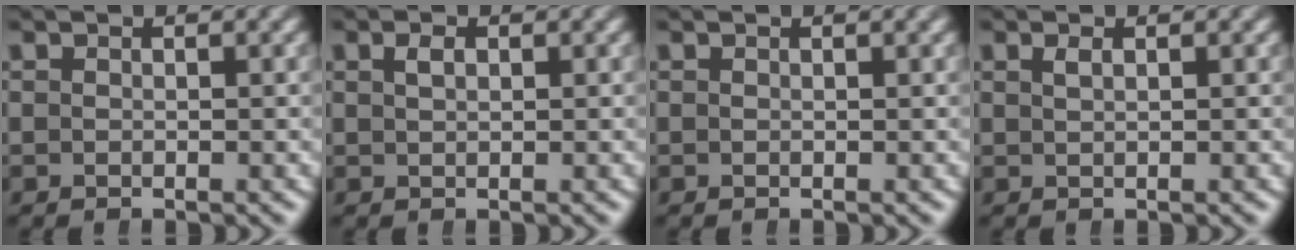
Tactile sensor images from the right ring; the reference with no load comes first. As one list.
[{"total": 1.0, "force": [0.5, 0.4, 0.8], "torque": [-0.008, 0.008, 0.008]}, {"total": 0.0}, {"total": 0.8, "force": [0.5, -0.2, 0.6], "torque": [-0.007, 0.008, 0.009]}]